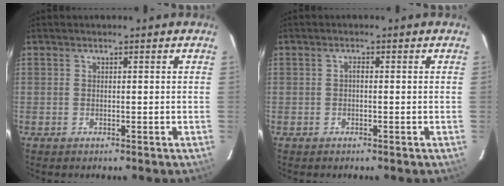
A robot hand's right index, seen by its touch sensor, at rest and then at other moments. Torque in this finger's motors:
{"motor_torque": [0.16, -0.05, 0.10, 0.02]}